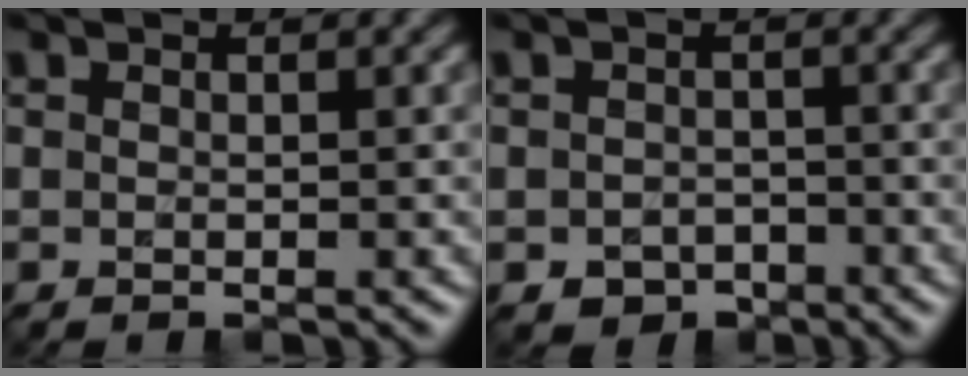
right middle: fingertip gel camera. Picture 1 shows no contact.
{"total": 2.8, "force": [-1.8, 1.9, 1.0], "torque": [-0.018, -0.011, -0.031]}